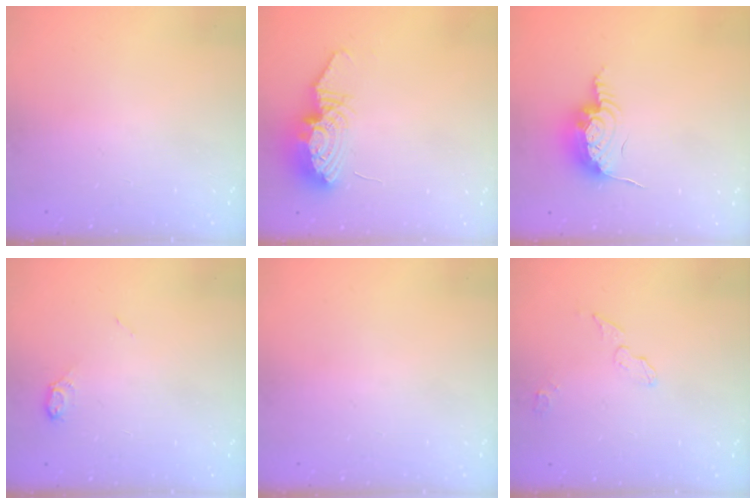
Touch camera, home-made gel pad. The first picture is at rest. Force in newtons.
{"total": 10.3, "press": 10.3, "slide": 0.9}
{"total": 11.9, "press": 11.9, "slide": 0.8}
{"total": 5.5, "press": 5.4, "slide": 0.6}
{"total": 0.0}
{"total": 4.5, "press": 4.5, "slide": 0.2}